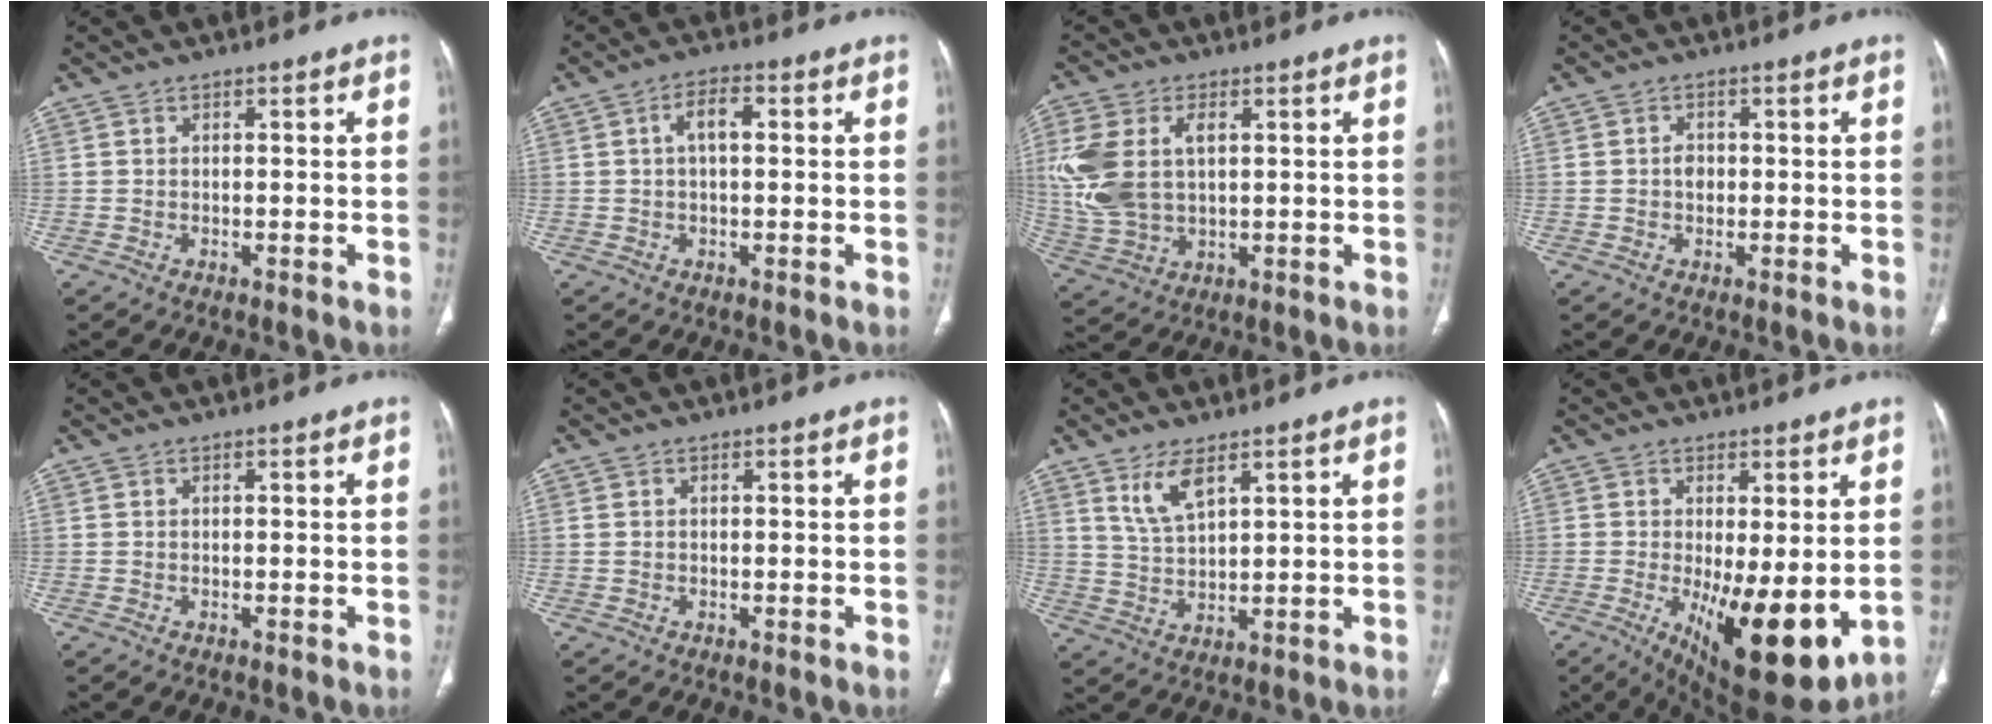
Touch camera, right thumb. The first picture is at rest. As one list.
[{"total": 4.6, "force": [0.8, 2.2, 3.9], "torque": [-0.070, 0.014, 0.010]}, {"total": 13.6, "force": [2.6, 8.4, 10.3], "torque": [-0.232, 0.005, 0.059]}, {"total": 2.1, "force": [-0.1, 1.6, 1.3], "torque": [-0.012, 0.004, -0.002]}, {"total": 0.0}, {"total": 0.5, "force": [0.1, 0.4, 0.3], "torque": [-0.005, 0.003, 0.003]}, {"total": 5.9, "force": [3.6, 2.1, 4.2], "torque": [-0.081, -0.023, 0.080]}, {"total": 14.3, "force": [-2.5, 5.0, 13.2], "torque": [-0.197, -0.035, -0.020]}]